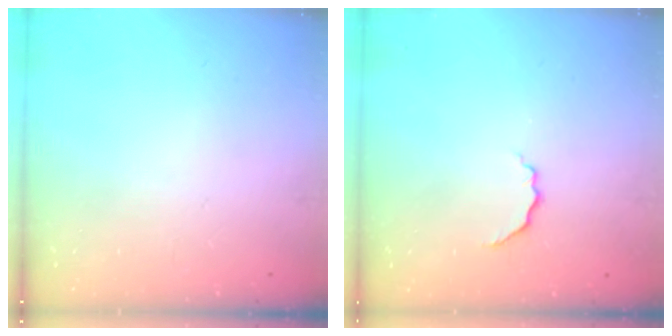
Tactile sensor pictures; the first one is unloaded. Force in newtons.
{"total": 3.8, "press": 3.7, "slide": 0.9}